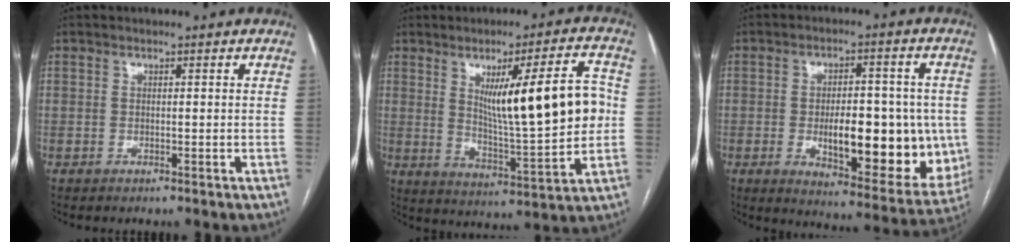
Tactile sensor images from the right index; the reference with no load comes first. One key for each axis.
{"total": 15.9, "fx": 2.5, "fy": 1.7, "fz": 15.6, "tx": -0.237, "ty": 0.003, "tz": 0.046}
{"total": 17.9, "fx": -2.4, "fy": 7.0, "fz": 16.3, "tx": -0.202, "ty": 0.004, "tz": -0.011}